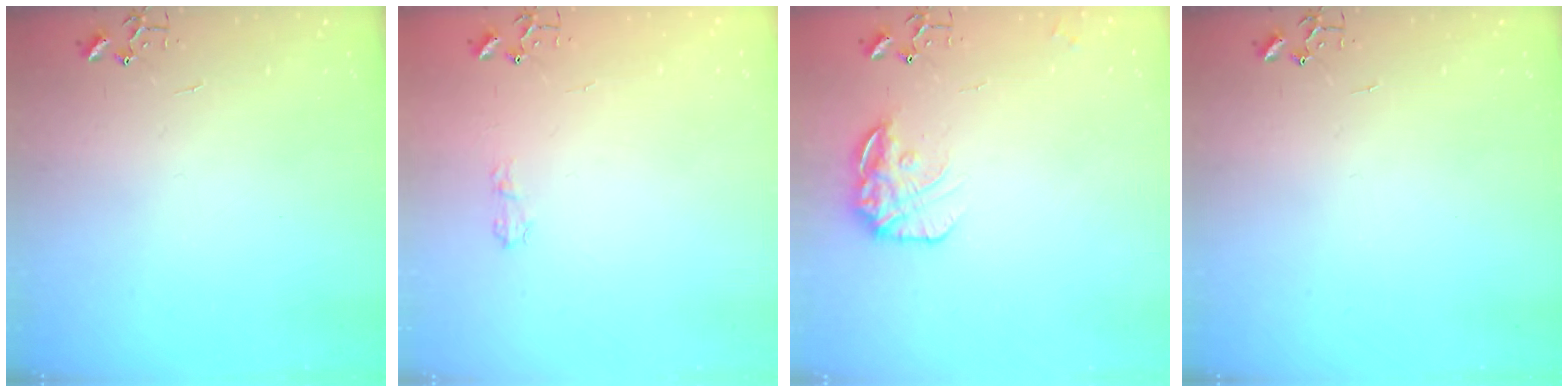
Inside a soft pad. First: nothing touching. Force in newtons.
{"total": 5.0, "press": 5.0, "slide": 0.6}
{"total": 13.7, "press": 13.7, "slide": 0.9}
{"total": 0.0}